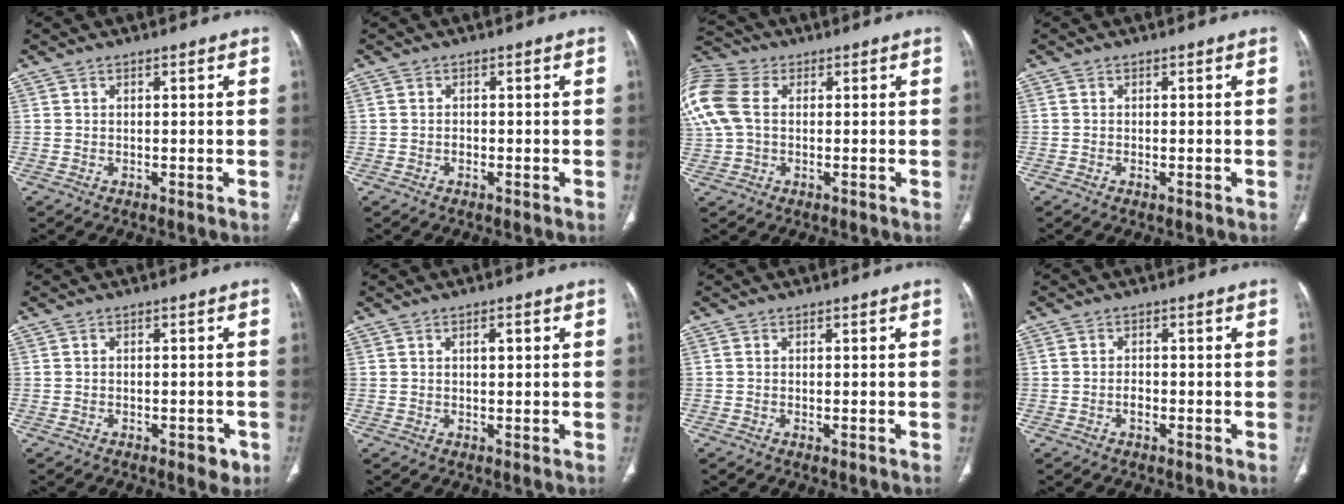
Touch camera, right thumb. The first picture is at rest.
{"total": 0.9, "force": [-0.4, 0.7, 0.4], "torque": [-0.007, 0.002, -0.006]}
{"total": 15.6, "force": [2.1, 11.3, 10.5], "torque": [-0.283, 0.027, 0.037]}
{"total": 0.9, "force": [-0.4, 0.5, 0.6], "torque": [-0.012, 0.001, -0.004]}
{"total": 3.1, "force": [-1.6, 1.7, 2.1], "torque": [-0.016, 0.006, -0.017]}
{"total": 2.0, "force": [0.6, 0.7, 1.7], "torque": [-0.028, 0.000, 0.010]}
{"total": 0.7, "force": [-0.2, 0.4, 0.5], "torque": [-0.012, 0.001, -0.002]}
{"total": 2.3, "force": [-0.9, 1.5, 1.4], "torque": [-0.020, 0.008, -0.016]}